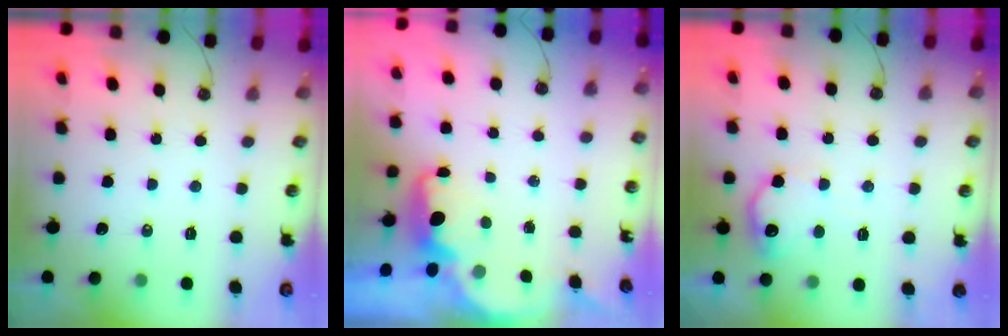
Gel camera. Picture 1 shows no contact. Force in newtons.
{"total": 2.2, "press": 2.2, "slide": 0.6}
{"total": 12.5, "press": 12.5, "slide": 0.5}